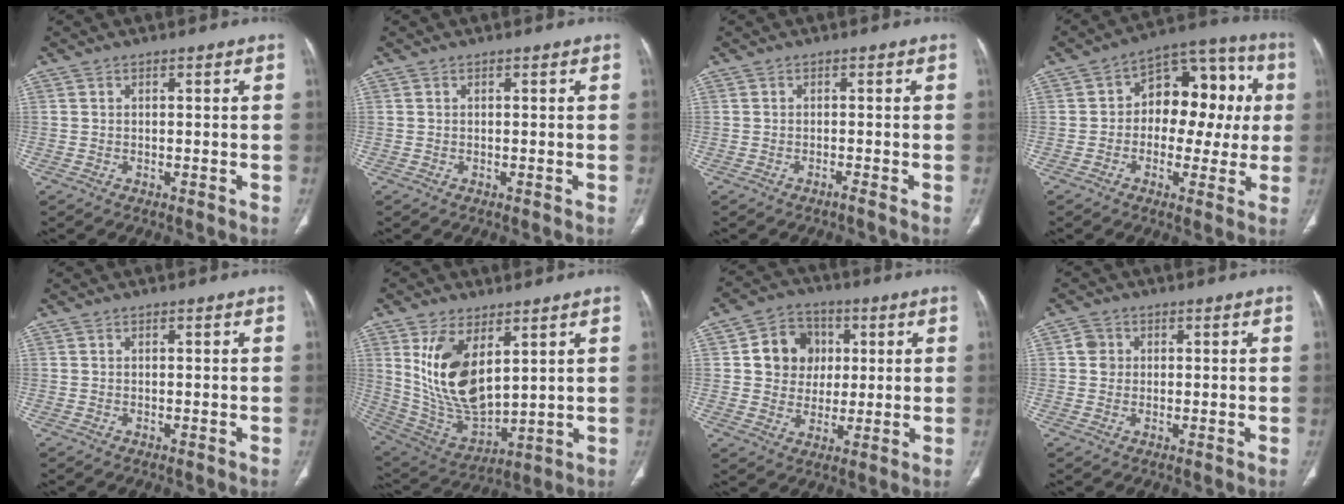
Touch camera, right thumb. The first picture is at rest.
{"total": 0.0}
{"total": 0.8, "force": [-0.6, -0.2, 0.4], "torque": [-0.010, 0.002, -0.013]}
{"total": 15.6, "force": [1.2, 10.1, 11.7], "torque": [-0.099, 0.047, 0.009]}
{"total": 0.0}
{"total": 16.3, "force": [5.8, 8.3, 12.7], "torque": [-0.226, -0.028, 0.137]}
{"total": 10.7, "force": [2.2, 9.4, 4.6], "torque": [-0.031, 0.001, 0.034]}
{"total": 2.8, "force": [0.5, 2.6, 0.9], "torque": [-0.002, 0.002, 0.007]}